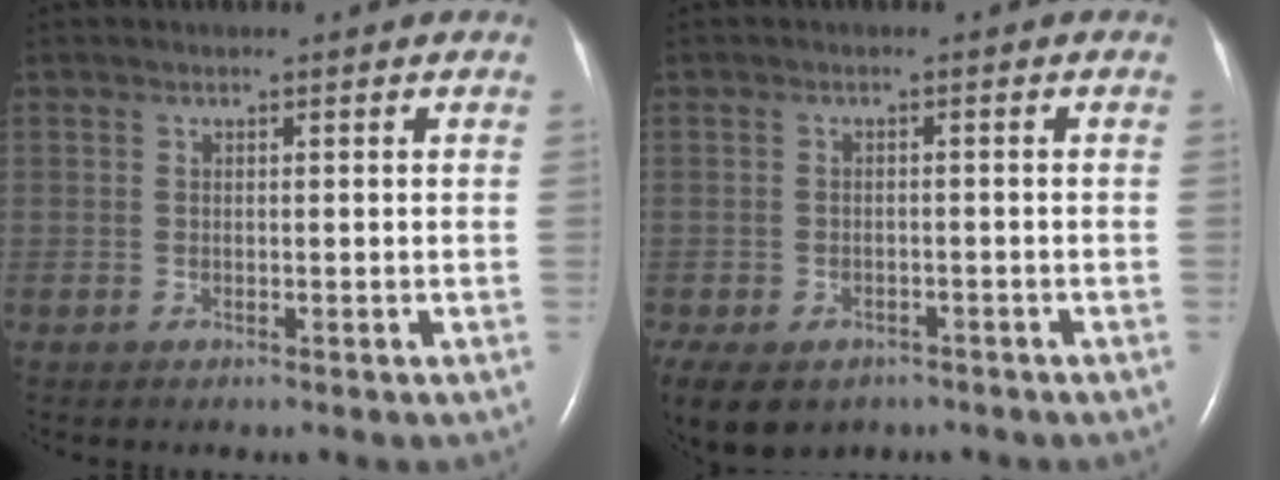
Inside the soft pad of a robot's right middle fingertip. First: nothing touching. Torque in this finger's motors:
{"motor_torque": [0.65, -0.60, 0.04, 0.08]}